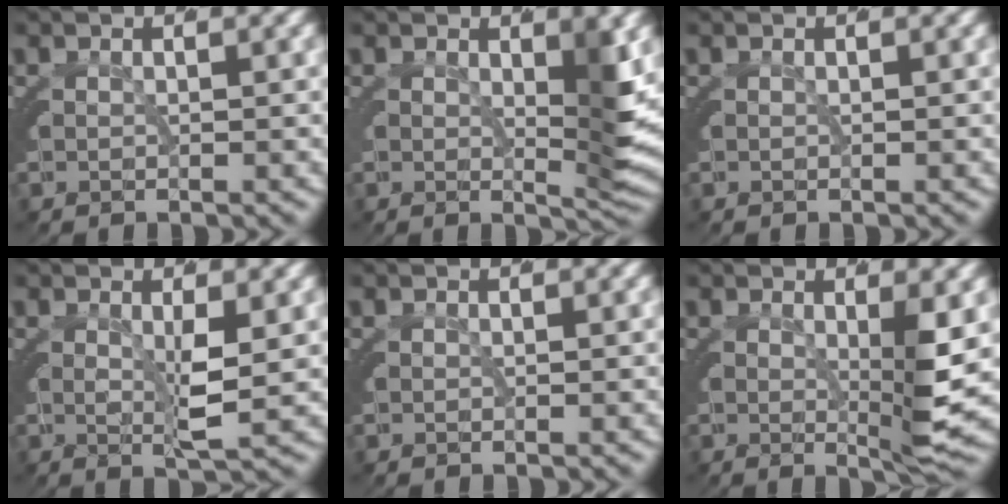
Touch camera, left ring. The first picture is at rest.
{"total": 3.0, "force": [0.3, 0.1, 3.0], "torque": [-0.030, -0.011, 0.008]}
{"total": 0.0}
{"total": 1.8, "force": [0.0, -1.1, 1.5], "torque": [-0.019, -0.008, 0.004]}
{"total": 0.0}
{"total": 3.3, "force": [-0.1, -1.0, 3.2], "torque": [-0.039, -0.010, 0.000]}